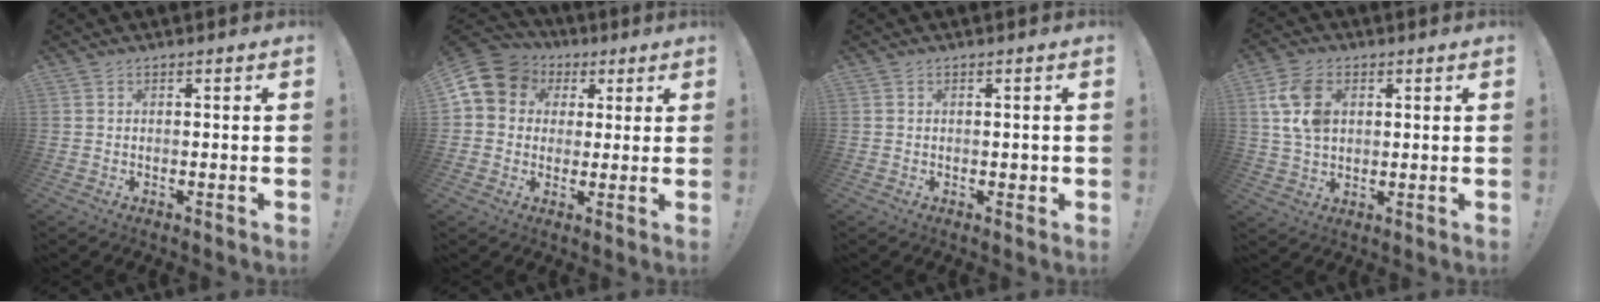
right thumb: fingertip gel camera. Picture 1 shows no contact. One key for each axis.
{"total": 10.0, "fx": 2.9, "fy": 8.8, "fz": 3.8, "tx": -0.067, "ty": -0.005, "tz": 0.060}
{"total": 1.2, "fx": -0.1, "fy": 1.0, "fz": 0.6, "tx": -0.004, "ty": 0.002, "tz": -0.002}
{"total": 11.2, "fx": 3.1, "fy": 7.7, "fz": 7.6, "tx": -0.145, "ty": 0.004, "tz": 0.060}